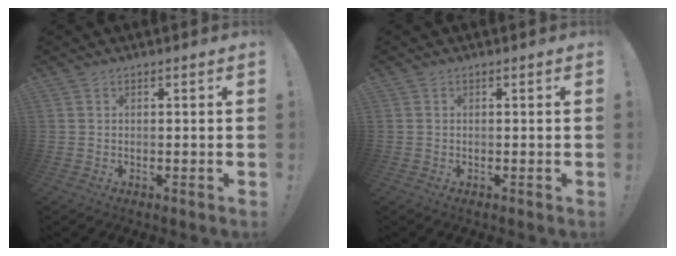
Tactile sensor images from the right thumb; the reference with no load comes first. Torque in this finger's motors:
{"motor_torque": [-0.03, 0.19, 0.07, -0.15, 0.00]}